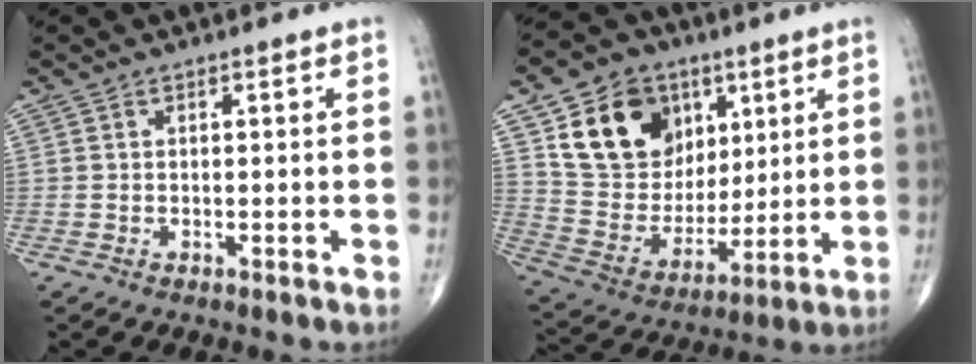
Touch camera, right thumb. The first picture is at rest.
{"total": 18.7, "force": [8.0, 14.2, 9.2], "torque": [-0.127, -0.023, 0.155]}